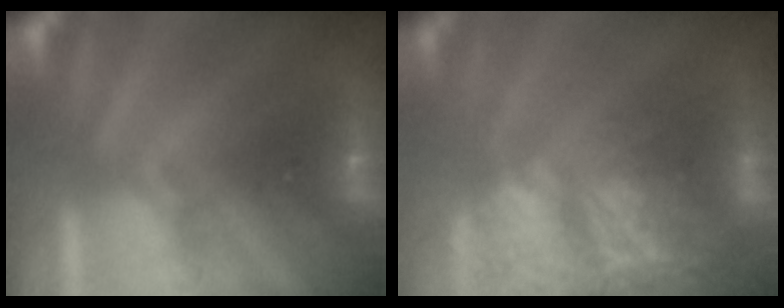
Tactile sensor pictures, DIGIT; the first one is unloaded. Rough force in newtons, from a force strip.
{"total": 9.6}